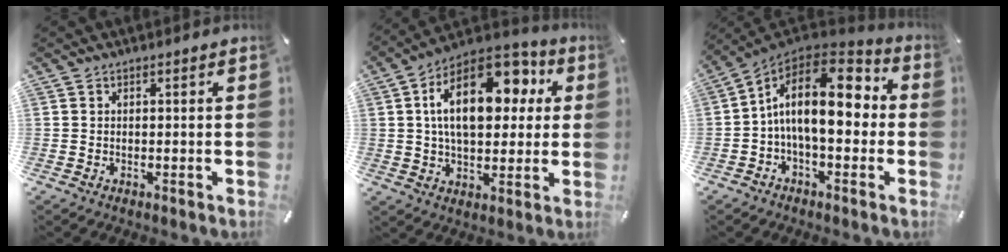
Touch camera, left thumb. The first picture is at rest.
{"total": 19.7, "force": [6.0, 11.5, 14.8], "torque": [-0.259, -0.016, 0.099]}
{"total": 17.9, "force": [1.7, 9.7, 14.9], "torque": [-0.256, -0.003, 0.028]}